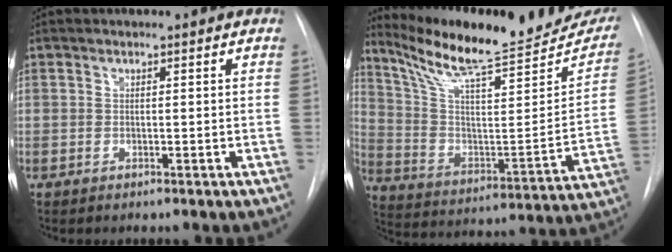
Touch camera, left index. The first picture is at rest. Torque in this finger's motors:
{"motor_torque": [-0.29, -0.58, 0.14, 0.07]}